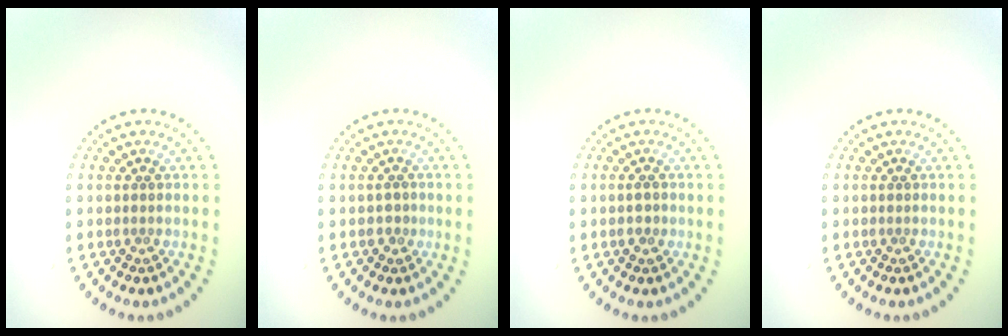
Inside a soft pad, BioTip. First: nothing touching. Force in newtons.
{"total": 0.9, "press": 0.8, "slide": 0.3}
{"total": 1.1, "press": 1.0, "slide": 0.5}
{"total": 0.0}